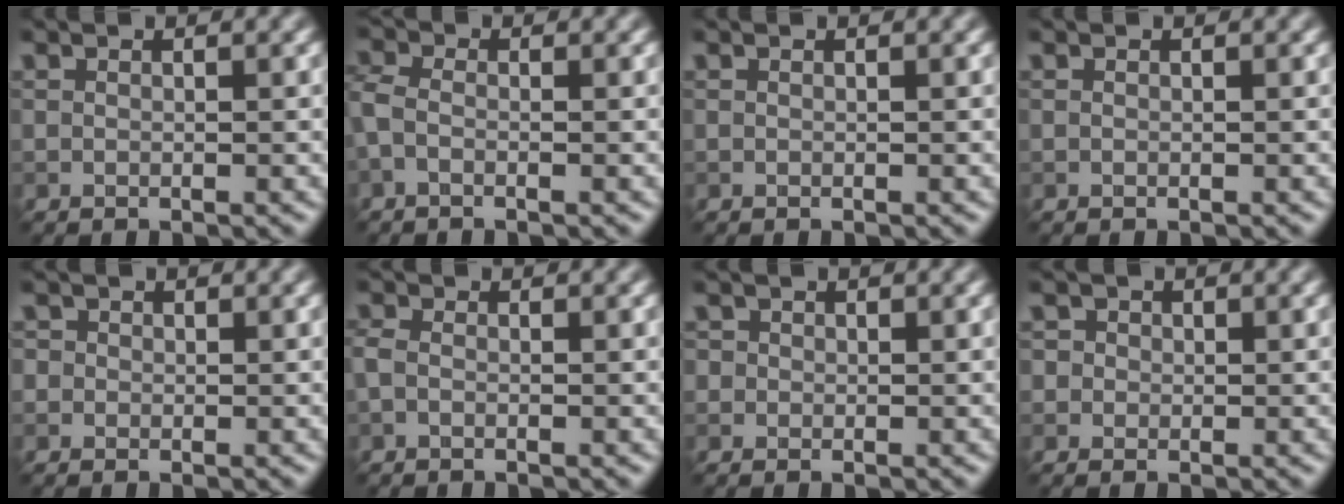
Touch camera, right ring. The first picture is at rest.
{"total": 1.9, "force": [-0.8, 1.1, 1.3], "torque": [-0.037, -0.003, -0.022]}
{"total": 0.0}
{"total": 0.0}
{"total": 1.6, "force": [0.5, 1.4, 0.5], "torque": [0.002, 0.006, -0.011]}
{"total": 1.2, "force": [-0.5, 0.7, 0.8], "torque": [-0.020, 0.000, -0.015]}
{"total": 1.4, "force": [0.5, 1.3, 0.4], "torque": [0.000, 0.004, -0.006]}
{"total": 2.6, "force": [1.0, 2.2, 1.0], "torque": [0.001, 0.013, -0.004]}